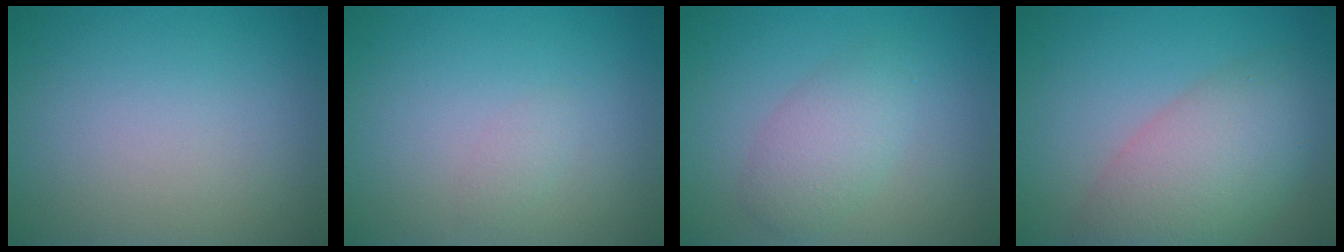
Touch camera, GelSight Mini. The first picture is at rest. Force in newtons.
{"total": 0.8, "press": 0.8, "slide": 0.0}
{"total": 3.1, "press": 3.1, "slide": 0.1}
{"total": 7.2, "press": 7.2, "slide": 0.3}